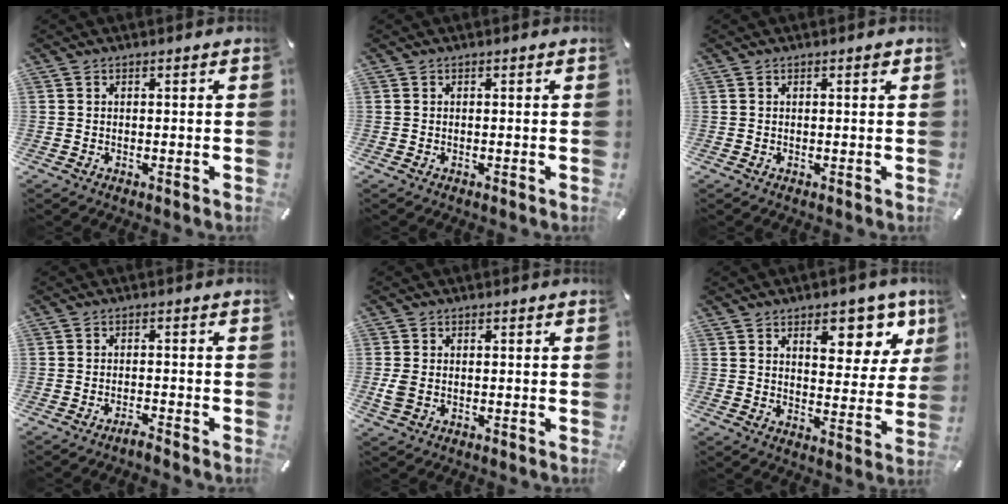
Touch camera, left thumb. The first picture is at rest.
{"total": 0.0}
{"total": 0.7, "force": [0.3, 0.1, 0.6], "torque": [-0.011, 0.003, 0.005]}
{"total": 2.3, "force": [-2.2, 0.2, 0.8], "torque": [-0.017, 0.006, -0.040]}
{"total": 2.9, "force": [-0.3, 2.0, 2.1], "torque": [-0.038, 0.000, -0.007]}
{"total": 13.1, "force": [7.4, 7.4, 7.9], "torque": [-0.076, -0.054, 0.120]}